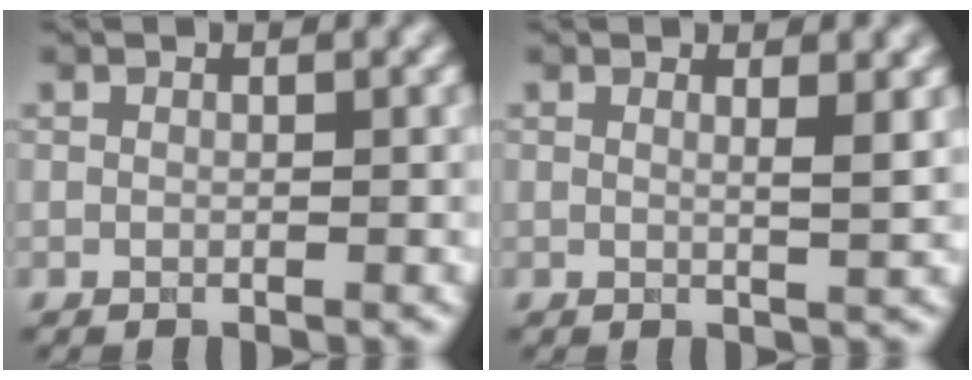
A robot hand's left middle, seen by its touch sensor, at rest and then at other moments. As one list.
[{"total": 2.0, "force": [0.7, 0.6, 1.8], "torque": [-0.016, 0.004, 0.008]}]